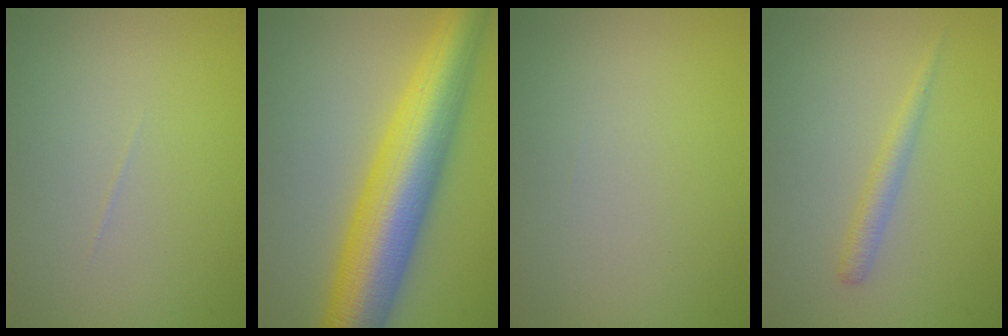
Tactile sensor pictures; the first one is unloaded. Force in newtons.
{"total": 10.6, "press": 10.6, "slide": 0.1}
{"total": 0.0}
{"total": 1.4, "press": 1.4, "slide": 0.1}